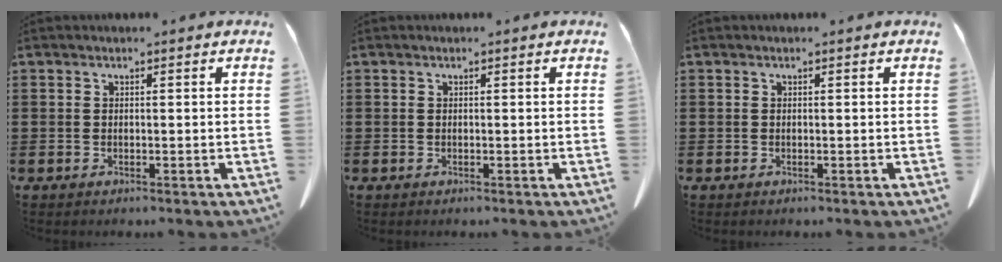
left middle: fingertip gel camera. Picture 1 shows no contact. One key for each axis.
{"total": 0.0}
{"total": 0.0}